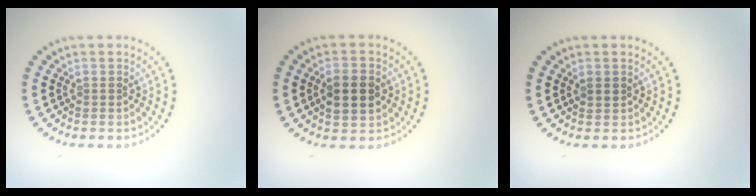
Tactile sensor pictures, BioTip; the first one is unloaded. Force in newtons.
{"total": 3.4, "press": 3.4, "slide": 0.1}
{"total": 1.0, "press": 0.9, "slide": 0.4}